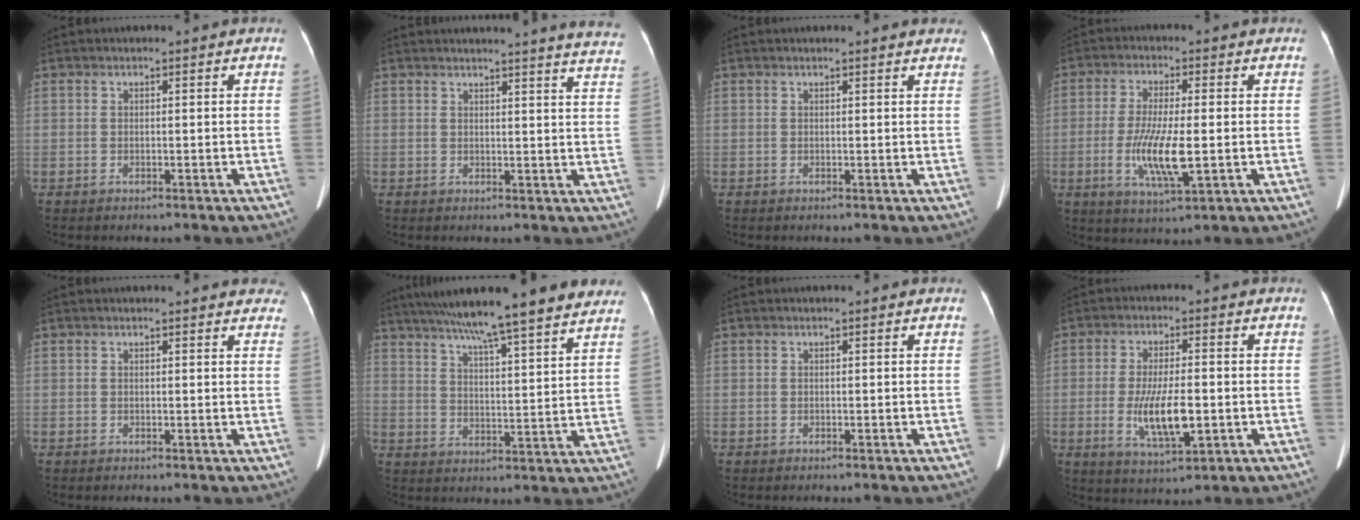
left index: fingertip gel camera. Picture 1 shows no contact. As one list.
[{"total": 16.1, "force": [15.4, -0.3, 4.7], "torque": [-0.056, -0.074, 0.155]}, {"total": 6.2, "force": [5.9, 1.2, 1.8], "torque": [-0.014, 0.011, 0.044]}, {"total": 8.7, "force": [-1.6, 1.5, 8.4], "torque": [-0.168, -0.016, -0.029]}, {"total": 10.4, "force": [9.7, 2.8, 2.8], "torque": [-0.007, 0.002, 0.086]}, {"total": 22.2, "force": [18.8, 0.7, 11.8], "torque": [-0.189, 0.008, 0.259]}, {"total": 0.0}, {"total": 8.5, "force": [-1.7, 2.1, 8.0], "torque": [-0.156, -0.012, -0.026]}]